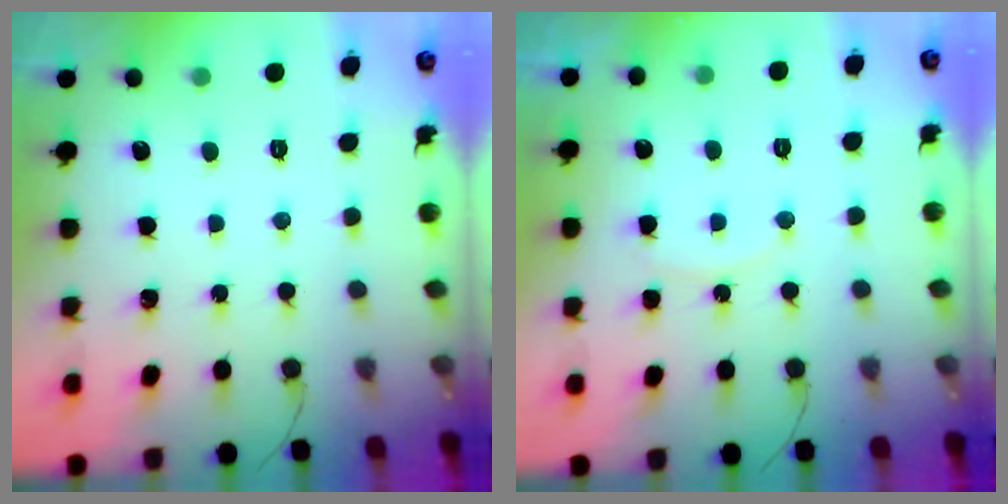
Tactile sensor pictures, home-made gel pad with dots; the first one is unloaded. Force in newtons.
{"total": 7.7, "press": 7.7, "slide": 0.8}